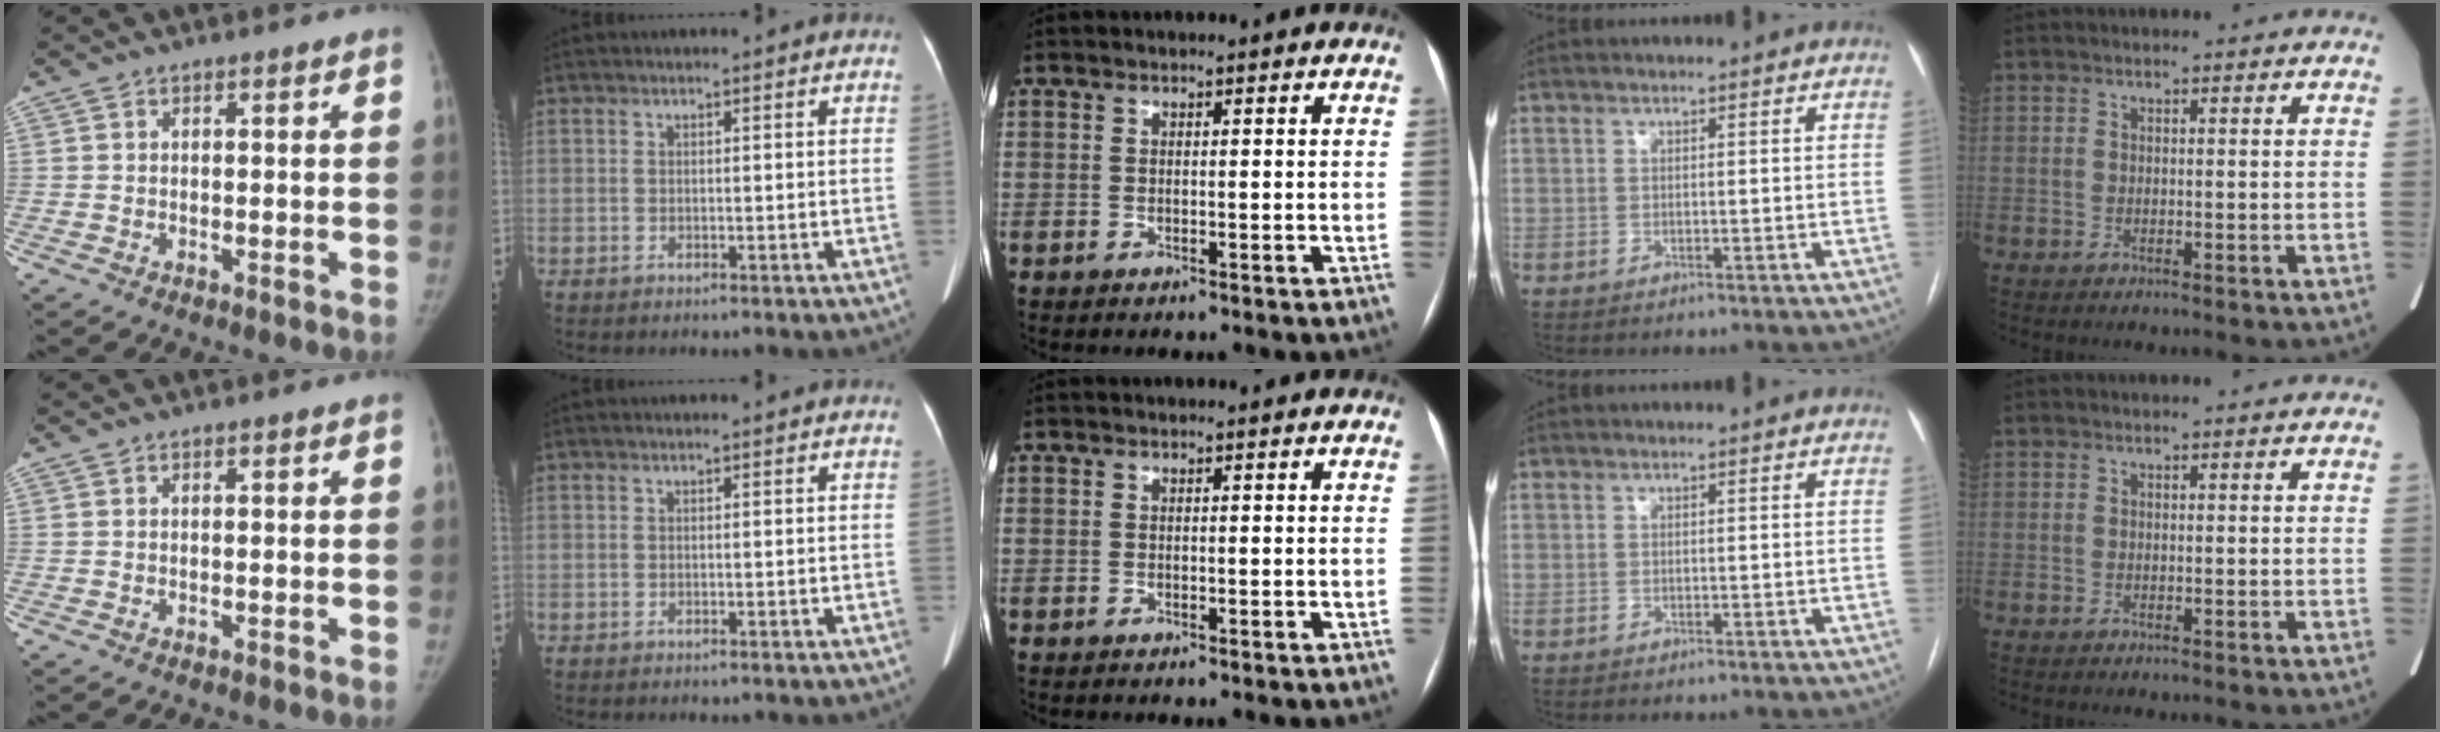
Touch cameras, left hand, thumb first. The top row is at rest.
{}